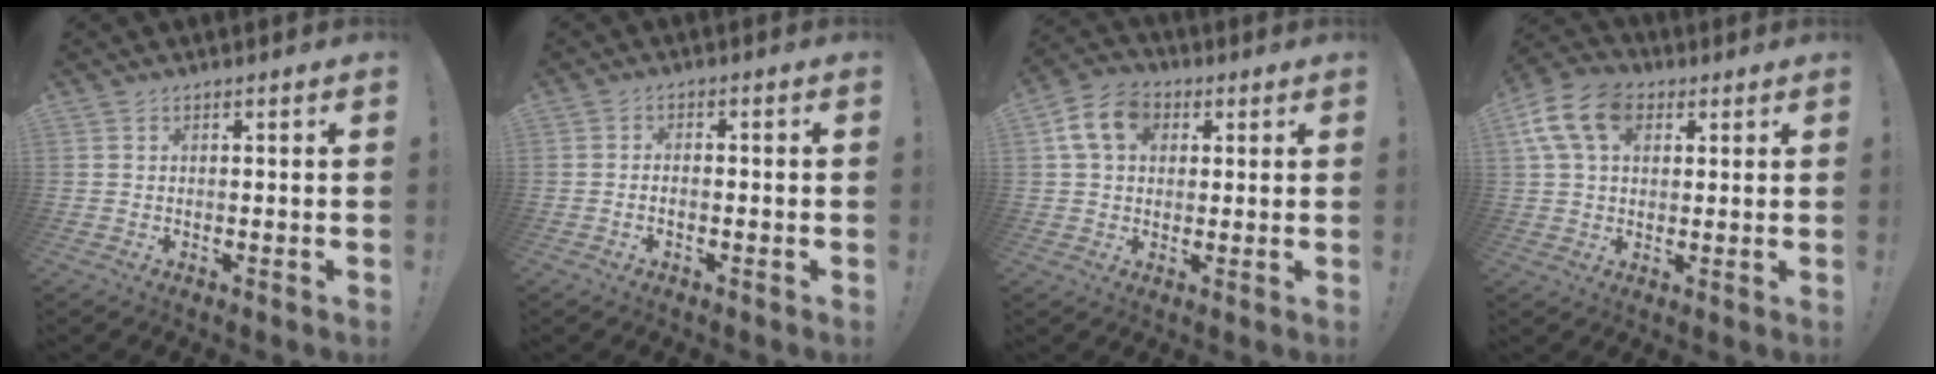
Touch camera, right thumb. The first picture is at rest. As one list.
[{"total": 1.7, "force": [-0.9, 0.9, 1.2], "torque": [-0.019, 0.007, -0.015]}, {"total": 10.9, "force": [3.4, 8.1, 6.4], "torque": [-0.116, 0.007, 0.067]}, {"total": 13.2, "force": [4.8, 8.9, 8.5], "torque": [-0.165, -0.003, 0.095]}]